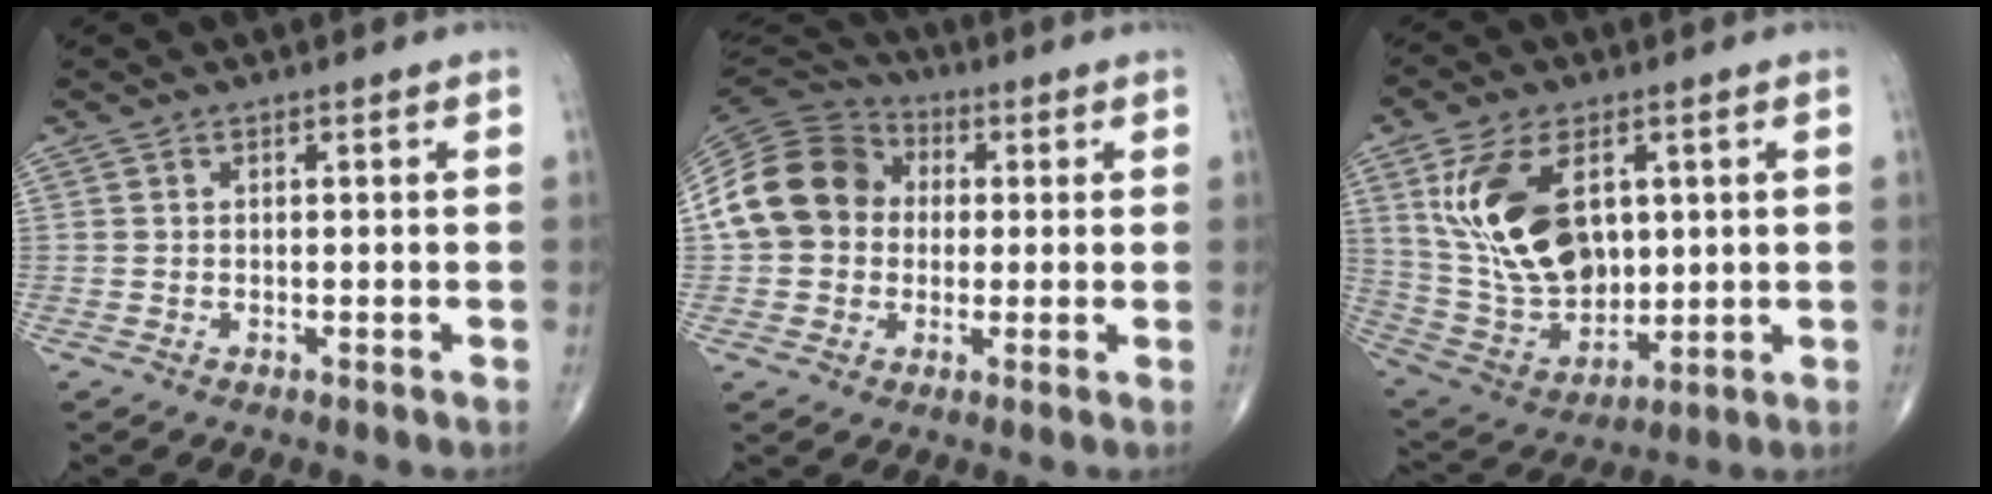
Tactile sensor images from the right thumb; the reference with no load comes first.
{"total": 15.6, "force": [1.3, 13.1, 8.3], "torque": [-0.151, 0.036, 0.018]}
{"total": 19.2, "force": [4.8, 11.8, 14.4], "torque": [-0.252, -0.019, 0.107]}